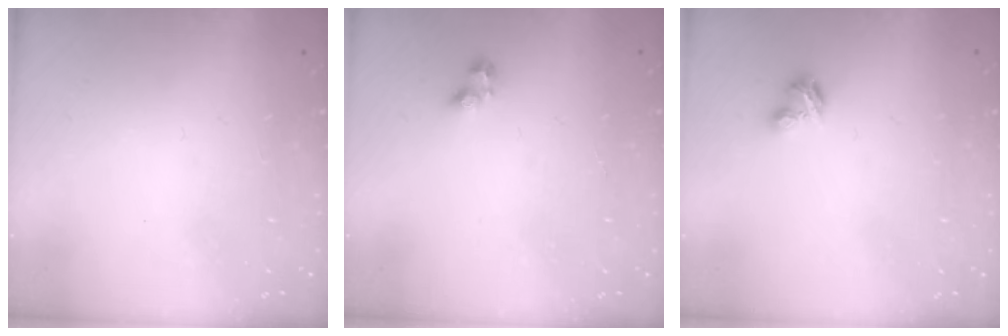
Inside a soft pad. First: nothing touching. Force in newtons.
{"total": 3.1, "press": 3.1, "slide": 0.3}
{"total": 2.9, "press": 2.8, "slide": 0.5}